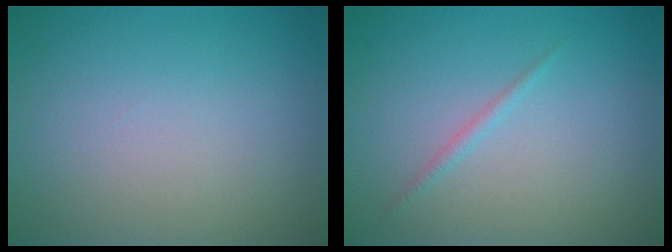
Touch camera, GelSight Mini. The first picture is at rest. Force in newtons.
{"total": 0.7, "press": 0.7, "slide": 0.1}